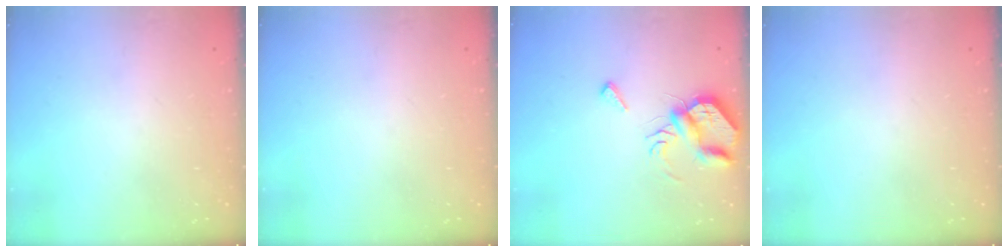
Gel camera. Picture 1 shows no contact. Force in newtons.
{"total": 0.0}
{"total": 8.0, "press": 7.9, "slide": 0.8}
{"total": 0.0}